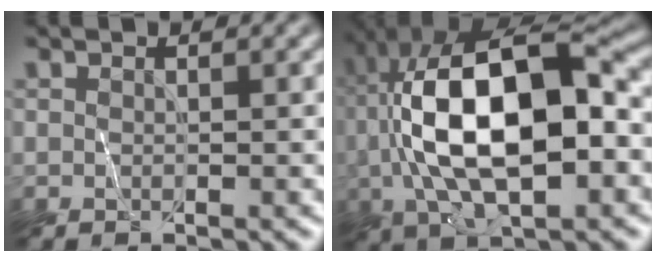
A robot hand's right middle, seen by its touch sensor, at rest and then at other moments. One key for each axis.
{"total": 13.0, "fx": -0.6, "fy": 5.4, "fz": 11.9, "tx": -0.199, "ty": 0.022, "tz": -0.021}